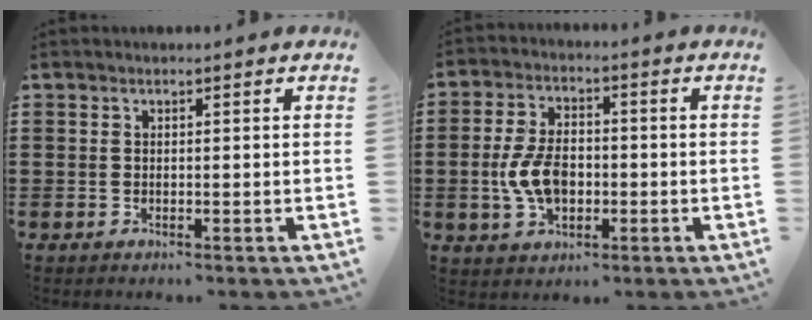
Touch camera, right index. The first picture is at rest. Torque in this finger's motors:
{"motor_torque": [1.10, 1.04, 0.85, 0.21]}